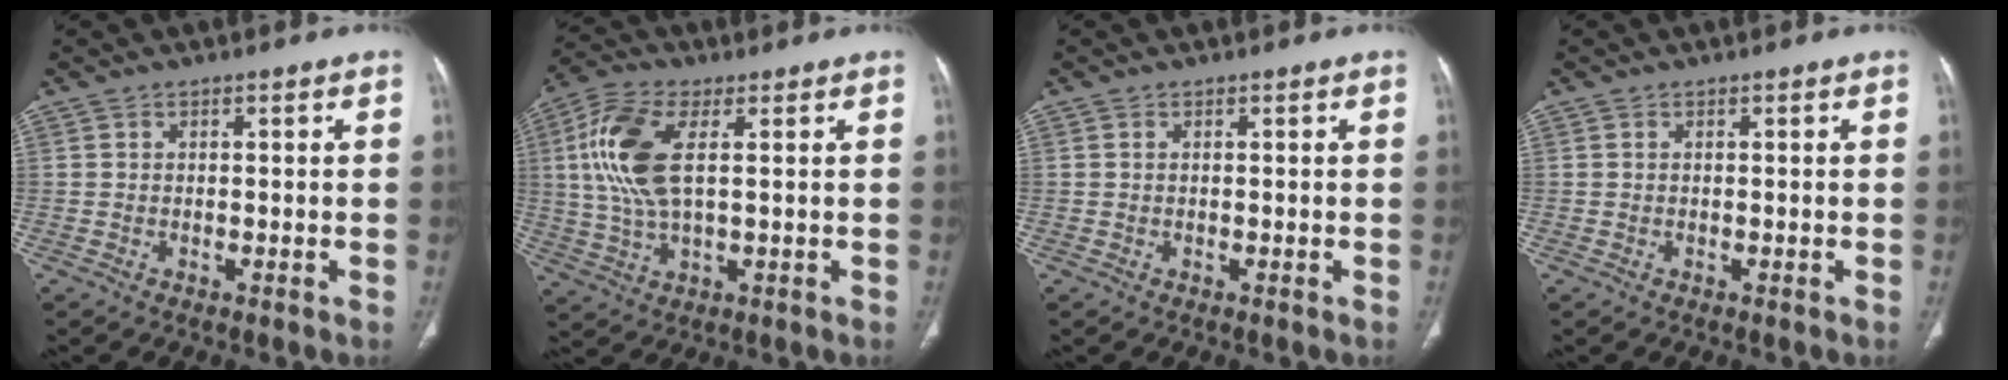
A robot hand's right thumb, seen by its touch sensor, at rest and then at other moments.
{"total": 12.5, "force": [2.7, 5.5, 10.8], "torque": [-0.250, 0.004, 0.054]}
{"total": 0.0}
{"total": 0.0}